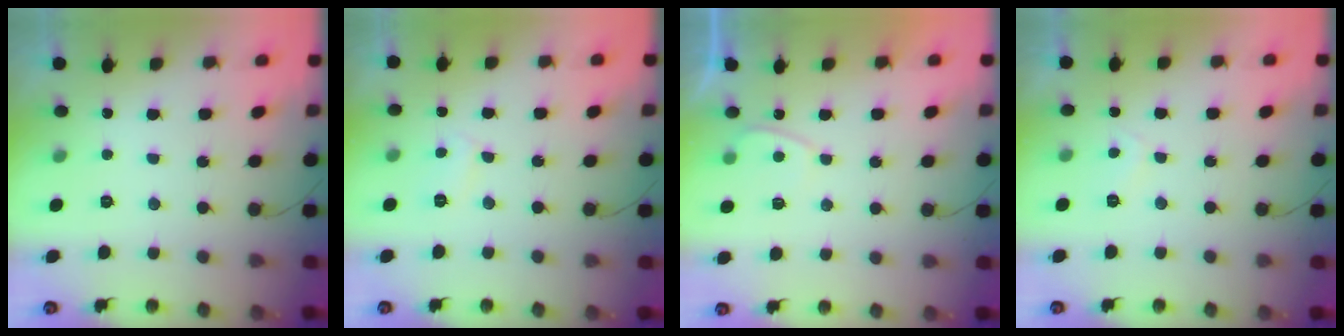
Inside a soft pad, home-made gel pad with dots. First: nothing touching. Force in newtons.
{"total": 4.2, "press": 4.2, "slide": 0.5}
{"total": 2.0, "press": 2.0, "slide": 0.6}
{"total": 2.0, "press": 1.9, "slide": 0.6}